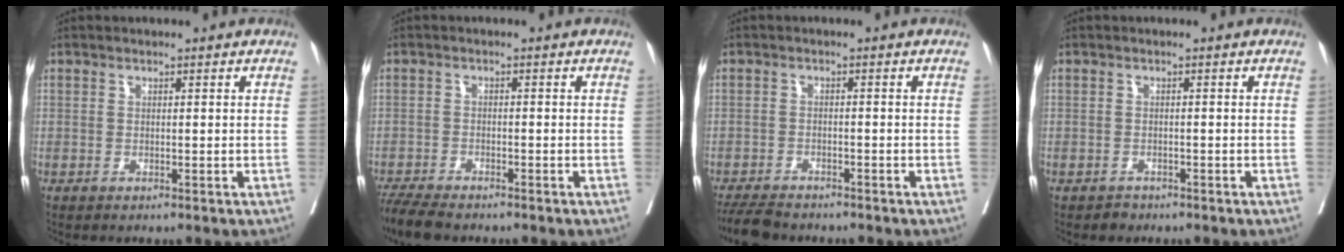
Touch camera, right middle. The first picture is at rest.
{"total": 5.9, "force": [-5.3, 1.0, 2.6], "torque": [-0.044, -0.017, -0.093]}
{"total": 5.6, "force": [-5.2, 1.3, 1.7], "torque": [-0.025, -0.014, -0.088]}
{"total": 1.2, "force": [-1.0, 0.7, 0.0], "torque": [-0.001, 0.002, -0.017]}